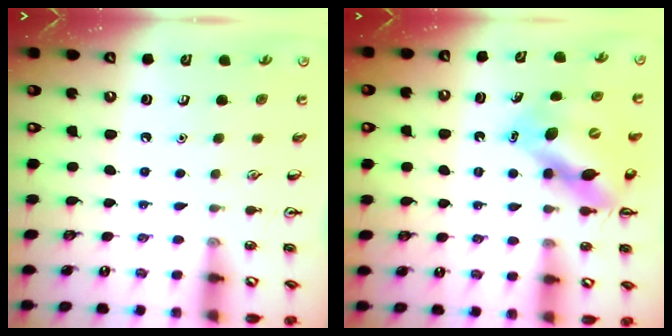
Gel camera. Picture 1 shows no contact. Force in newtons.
{"total": 11.9, "press": 11.5, "slide": 3.2}